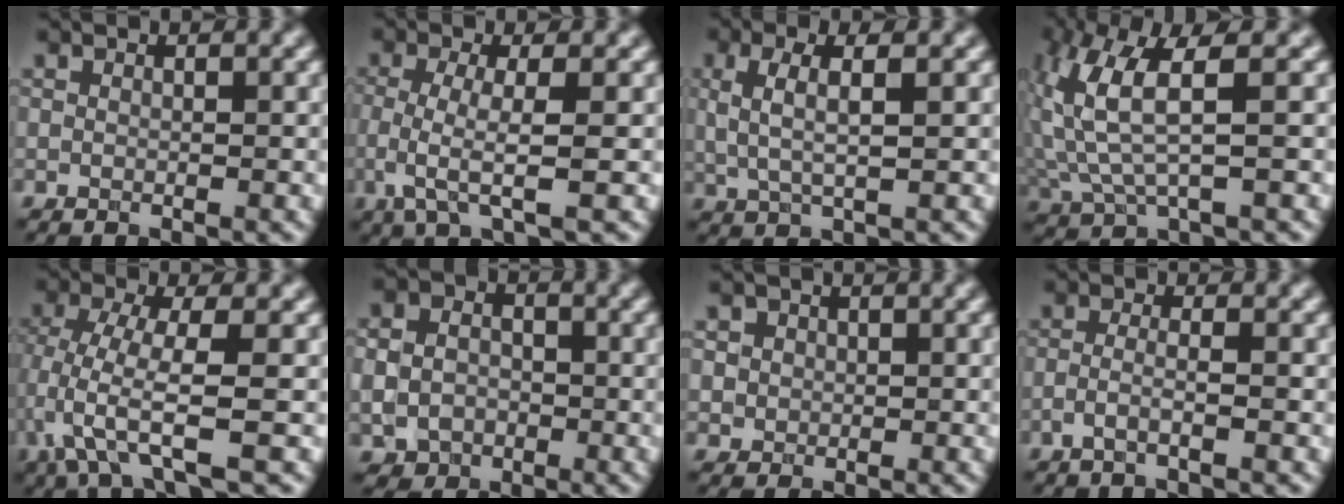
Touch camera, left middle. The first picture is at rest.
{"total": 3.9, "force": [-0.9, 0.9, 3.7], "torque": [-0.078, -0.009, -0.020]}
{"total": 3.3, "force": [0.7, 1.0, 3.1], "torque": [-0.066, 0.002, 0.014]}
{"total": 6.7, "force": [1.4, 2.1, 6.2], "torque": [-0.154, 0.002, 0.031]}
{"total": 5.9, "force": [-2.2, 1.3, 5.4], "torque": [-0.113, -0.010, -0.046]}
{"total": 5.5, "force": [-0.8, 4.8, 2.7], "torque": [-0.043, -0.007, -0.025]}
{"total": 2.6, "force": [1.0, 2.2, 0.8], "torque": [-0.009, 0.004, 0.019]}
{"total": 1.8, "force": [-0.9, 0.4, 1.6], "torque": [-0.028, 0.003, -0.024]}